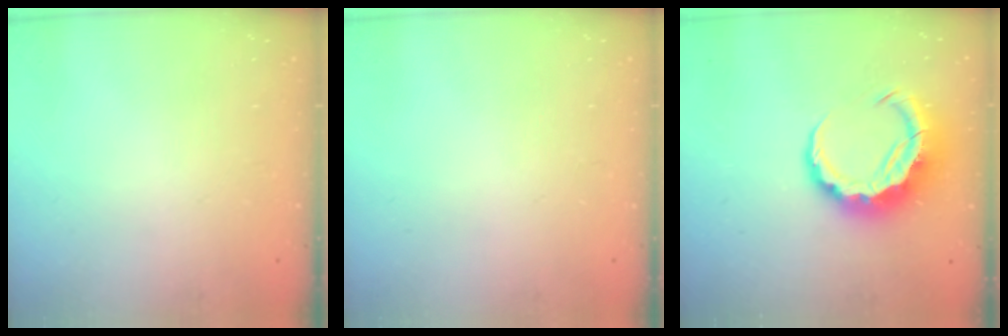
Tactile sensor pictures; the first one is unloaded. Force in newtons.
{"total": 0.0}
{"total": 9.4, "press": 9.2, "slide": 1.9}